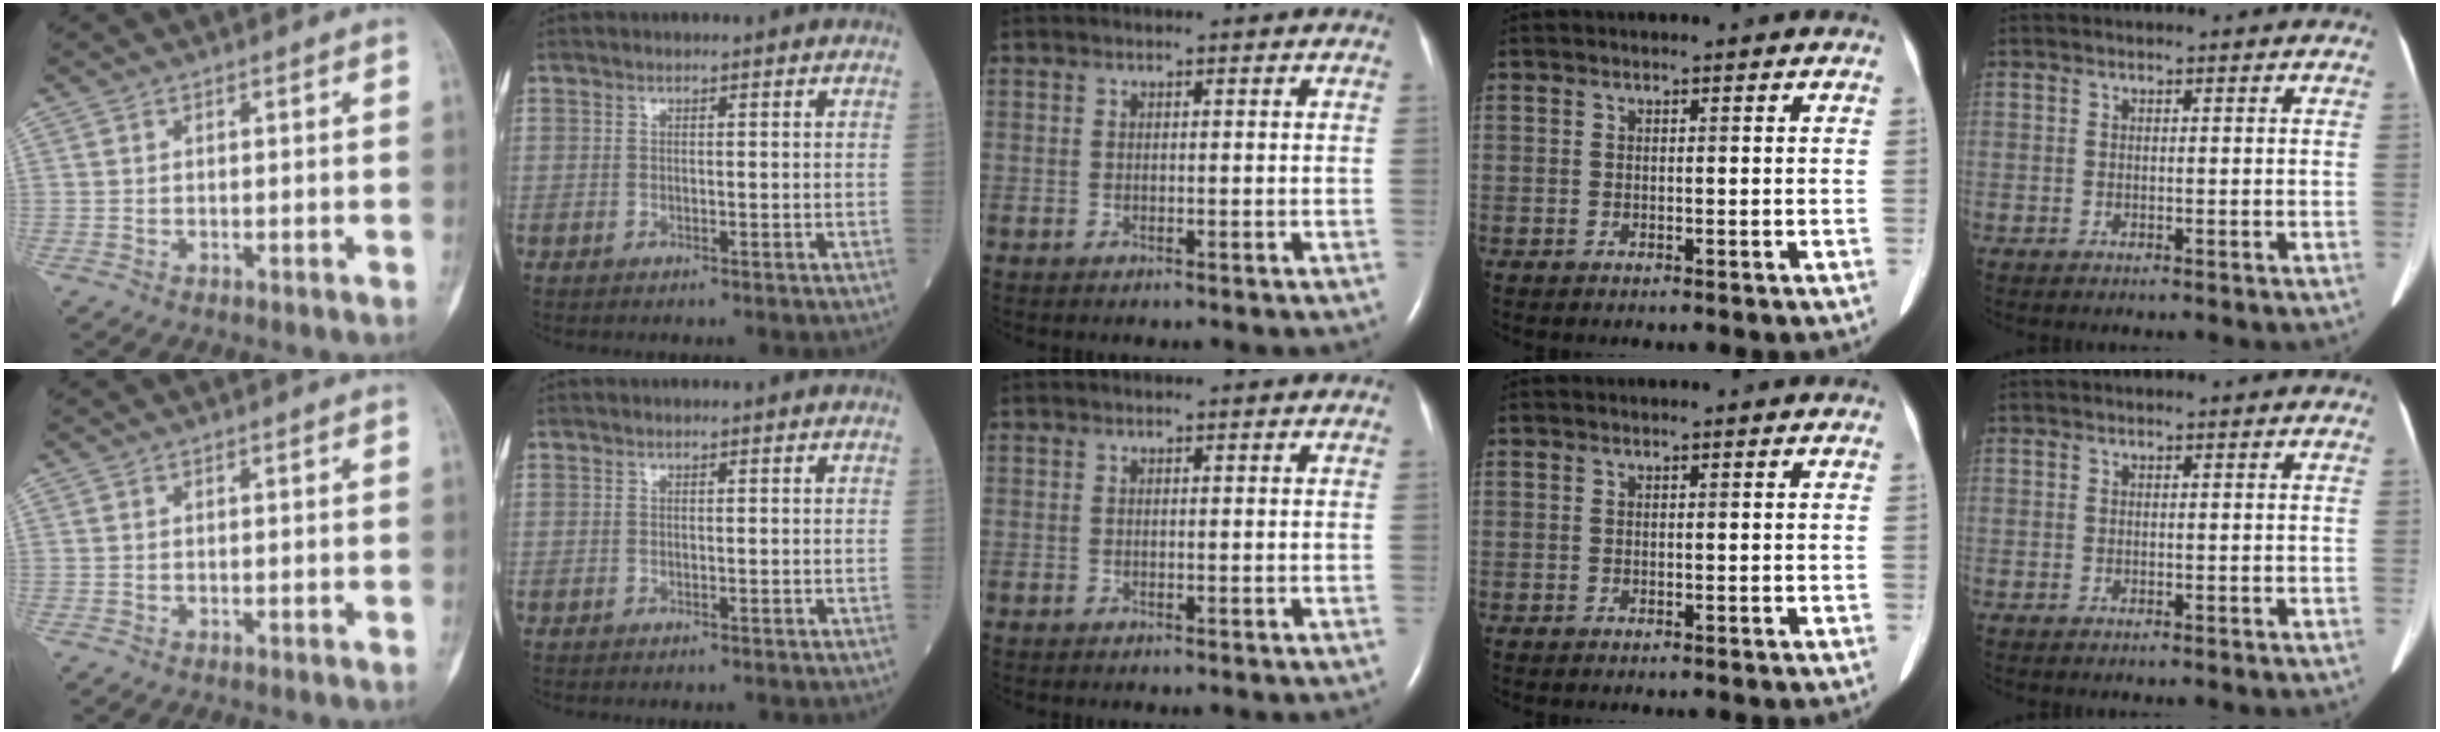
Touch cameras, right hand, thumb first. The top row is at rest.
{}